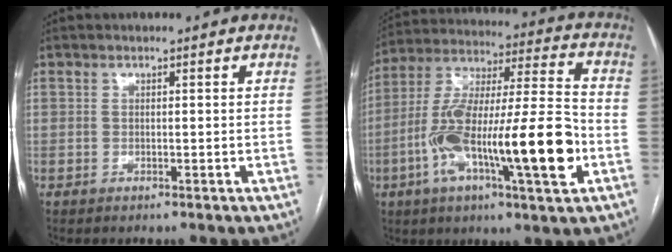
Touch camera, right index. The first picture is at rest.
{"total": 22.4, "force": [-6.5, 3.1, 21.2], "torque": [-0.374, 0.000, -0.109]}